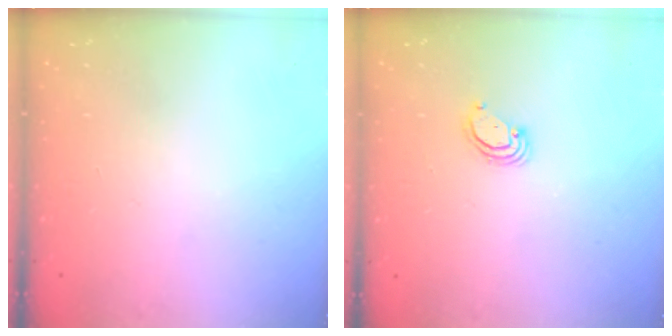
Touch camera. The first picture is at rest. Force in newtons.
{"total": 3.1, "press": 3.1, "slide": 0.2}